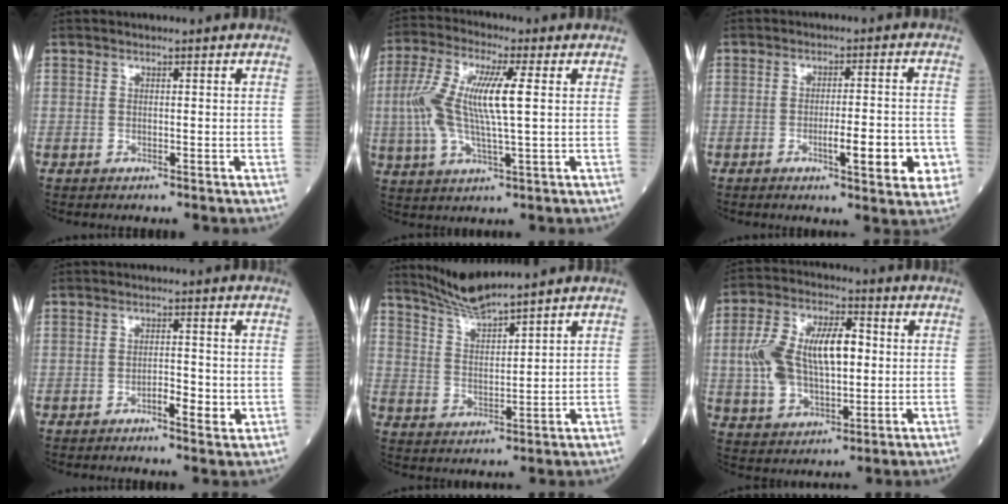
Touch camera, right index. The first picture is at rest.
{"total": 12.0, "force": [1.1, 2.4, 11.7], "torque": [-0.255, 0.017, 0.017]}
{"total": 9.0, "force": [-3.0, 1.3, 8.4], "torque": [-0.112, -0.001, -0.037]}
{"total": 3.7, "force": [-1.2, 1.0, 3.3], "torque": [-0.051, 0.003, -0.018]}
{"total": 6.3, "force": [6.0, -1.0, 1.7], "torque": [-0.043, -0.006, 0.124]}
{"total": 14.5, "force": [1.1, 6.9, 12.7], "torque": [-0.254, 0.029, 0.026]}